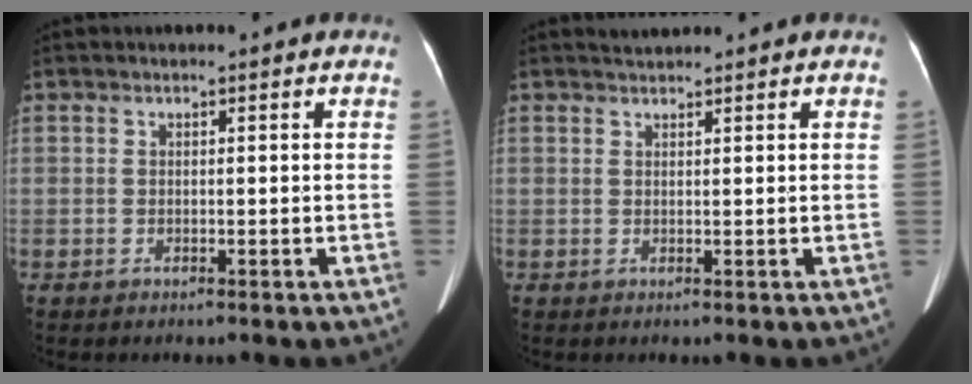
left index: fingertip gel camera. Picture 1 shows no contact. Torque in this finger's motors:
{"motor_torque": [0.23, -0.22, -0.04, 0.02]}